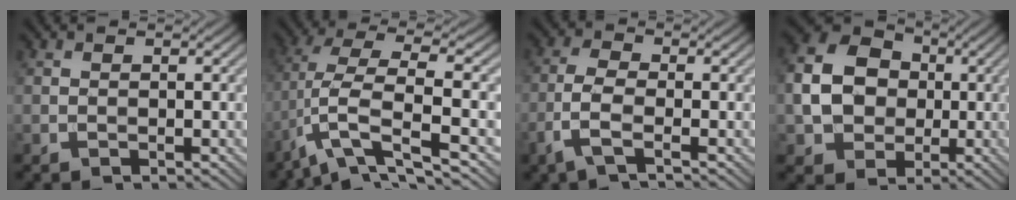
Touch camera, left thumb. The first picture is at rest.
{"total": 10.2, "force": [-4.2, 2.9, 8.9], "torque": [-0.182, 0.003, -0.081]}
{"total": 4.3, "force": [-2.0, 1.3, 3.5], "torque": [-0.087, 0.003, -0.051]}
{"total": 9.4, "force": [-0.4, 7.9, 5.2], "torque": [-0.123, 0.006, -0.016]}